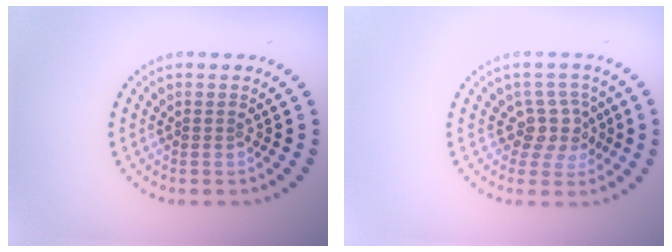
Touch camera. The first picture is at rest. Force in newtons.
{"total": 2.9, "press": 2.3, "slide": 1.8}